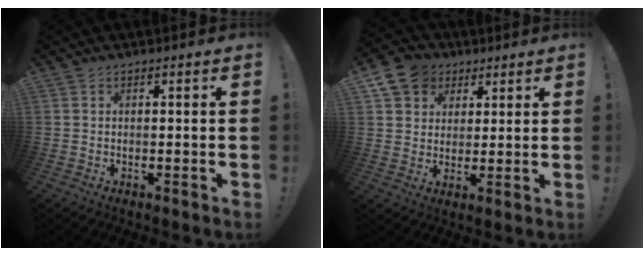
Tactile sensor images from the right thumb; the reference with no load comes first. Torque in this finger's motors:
{"motor_torque": [0.47, 1.45, 0.08, 0.08, 0.20]}